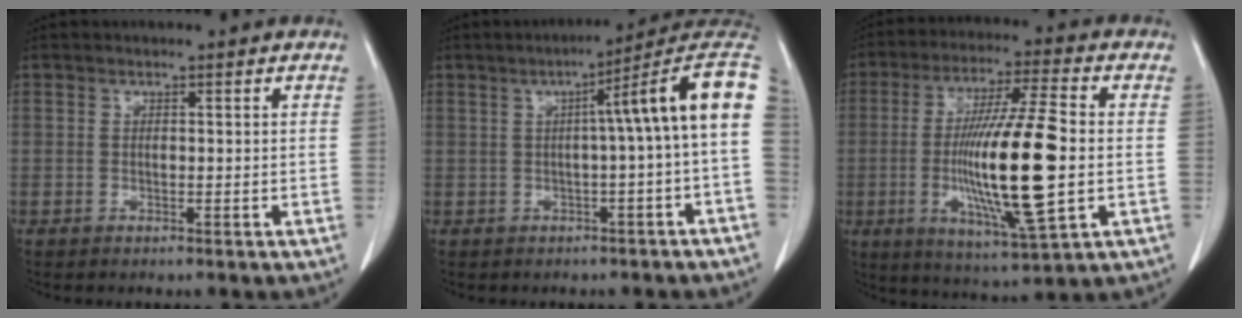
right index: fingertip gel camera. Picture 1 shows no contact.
{"total": 10.8, "force": [1.3, -0.7, 10.7], "torque": [-0.130, 0.038, 0.009]}
{"total": 17.5, "force": [-1.8, 1.5, 17.4], "torque": [-0.330, -0.013, -0.029]}